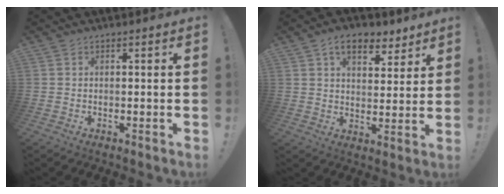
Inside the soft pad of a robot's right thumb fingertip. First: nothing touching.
{"total": 9.7, "force": [6.2, 5.3, 5.4], "torque": [-0.074, -0.026, 0.112]}